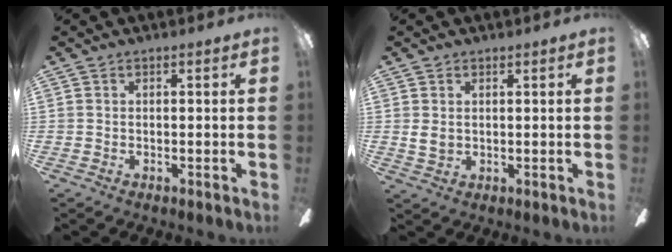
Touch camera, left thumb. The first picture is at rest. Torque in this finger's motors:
{"motor_torque": [-0.14, 0.44, 0.58, -0.37, 0.00]}